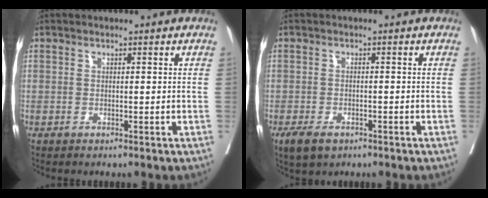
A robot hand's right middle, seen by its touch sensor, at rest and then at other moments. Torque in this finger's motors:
{"motor_torque": [0.41, -0.38, 0.03, 0.01]}